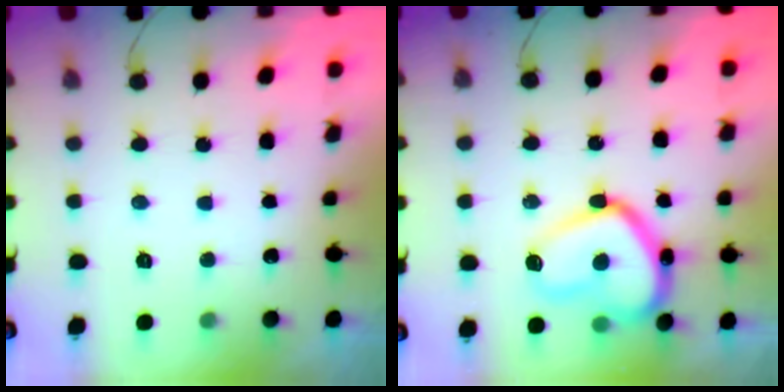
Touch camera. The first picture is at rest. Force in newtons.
{"total": 15.7, "press": 15.6, "slide": 1.4}